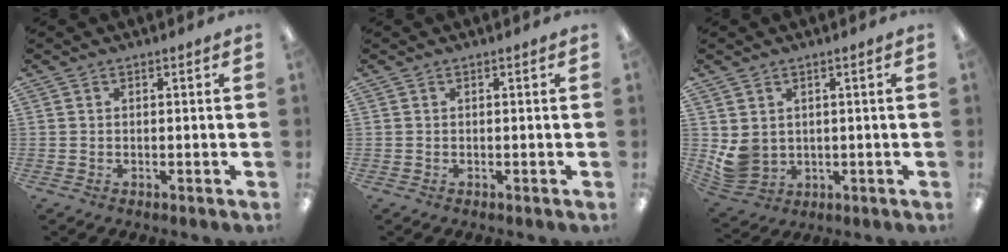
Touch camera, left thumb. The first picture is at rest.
{"total": 0.0}
{"total": 5.5, "force": [1.7, 4.8, 2.2], "torque": [-0.055, -0.009, 0.035]}